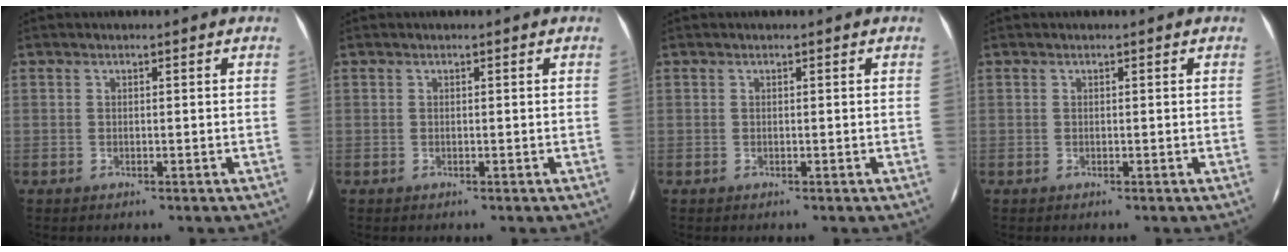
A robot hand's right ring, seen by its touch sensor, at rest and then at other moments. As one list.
[{"total": 0.0}, {"total": 0.0}, {"total": 0.0}]